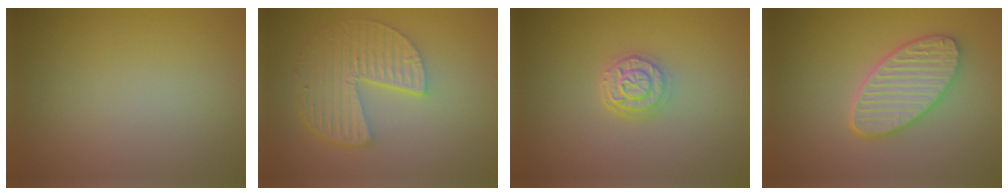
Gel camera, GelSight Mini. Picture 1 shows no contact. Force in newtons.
{"total": 5.5, "press": 4.1, "slide": 3.6}
{"total": 2.7, "press": 2.2, "slide": 1.6}
{"total": 4.7, "press": 4.2, "slide": 2.1}